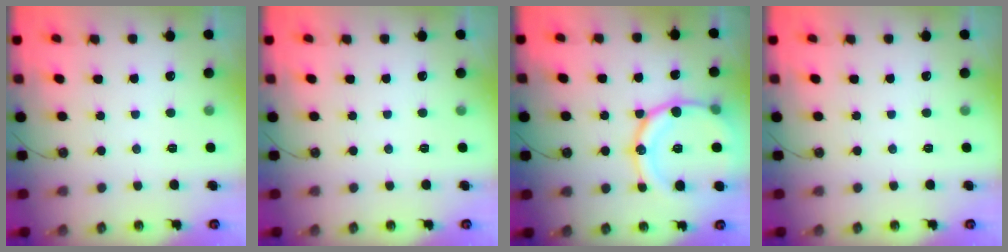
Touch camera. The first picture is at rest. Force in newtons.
{"total": 0.0}
{"total": 18.7, "press": 18.4, "slide": 3.3}
{"total": 0.0}